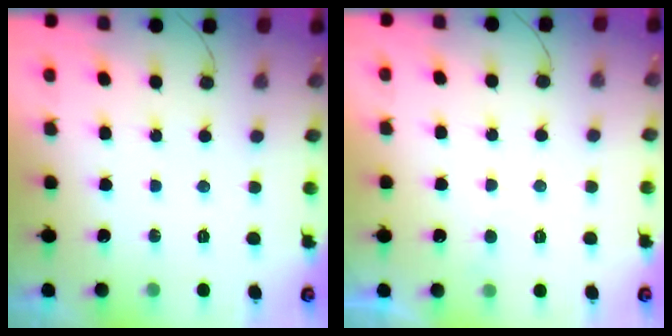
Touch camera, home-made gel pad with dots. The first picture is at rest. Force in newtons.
{"total": 2.8, "press": 2.7, "slide": 0.3}